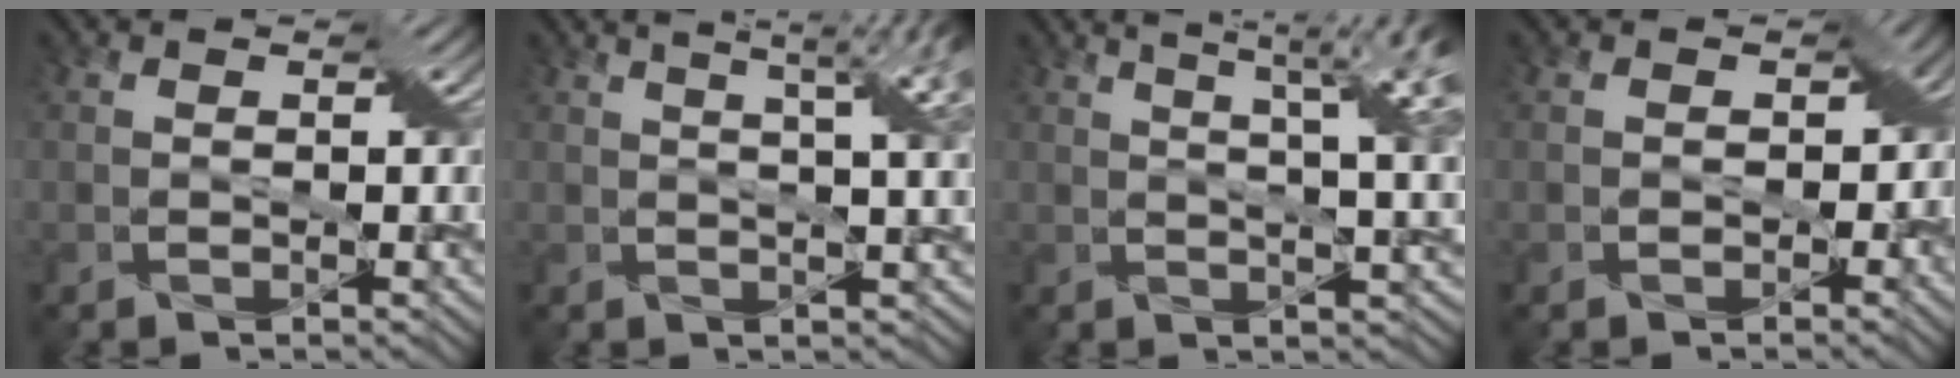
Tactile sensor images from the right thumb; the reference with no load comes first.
{"total": 9.6, "force": [4.2, 3.0, 8.1], "torque": [-0.078, 0.041, 0.029]}
{"total": 12.1, "force": [4.9, 3.8, 10.4], "torque": [-0.124, 0.044, 0.048]}
{"total": 3.5, "force": [-0.5, 3.0, 1.7], "torque": [-0.014, -0.006, -0.007]}